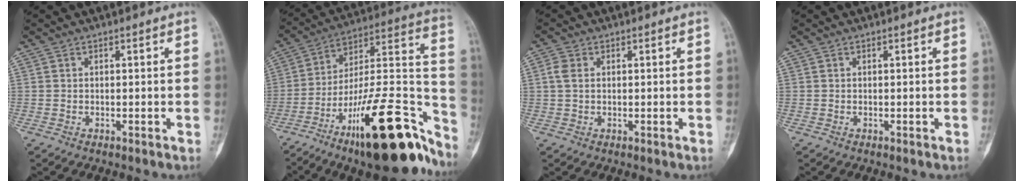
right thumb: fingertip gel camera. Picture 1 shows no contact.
{"total": 29.0, "force": [-17.3, 8.7, 21.6], "torque": [-0.254, 0.099, -0.273]}
{"total": 2.7, "force": [0.6, 1.8, 1.9], "torque": [-0.043, 0.006, 0.009]}
{"total": 0.0}